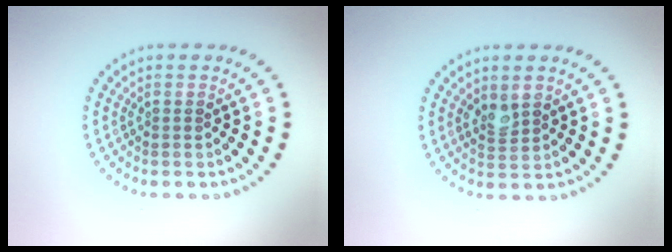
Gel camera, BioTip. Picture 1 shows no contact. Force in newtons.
{"total": 1.7, "press": 1.6, "slide": 0.5}